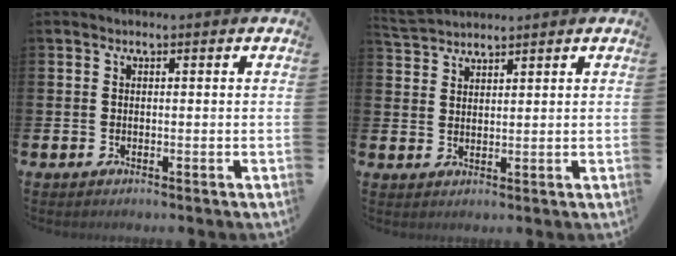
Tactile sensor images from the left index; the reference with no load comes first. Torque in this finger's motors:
{"motor_torque": [0.90, -1.24, 0.41, 0.14]}